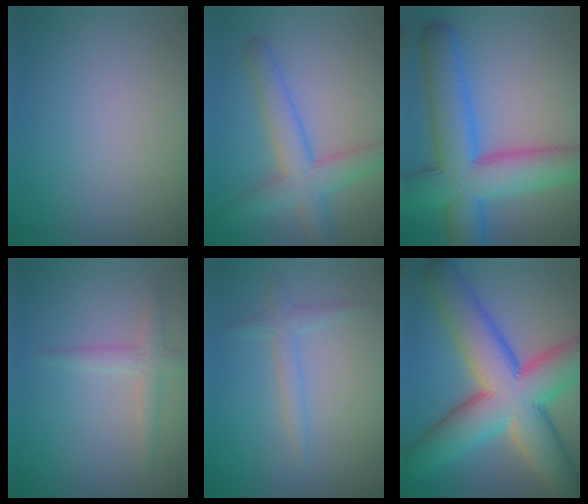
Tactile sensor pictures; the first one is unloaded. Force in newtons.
{"total": 4.9, "press": 4.9, "slide": 0.2}
{"total": 10.8, "press": 10.7, "slide": 0.5}
{"total": 1.9, "press": 1.9, "slide": 0.1}
{"total": 1.8, "press": 1.7, "slide": 0.1}
{"total": 14.3, "press": 14.3, "slide": 0.7}